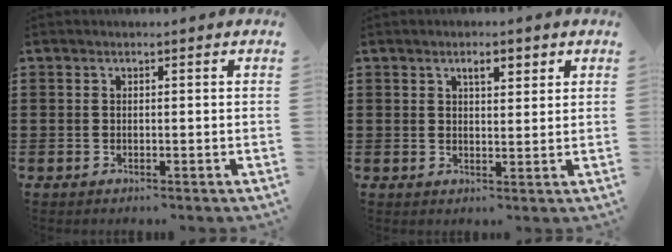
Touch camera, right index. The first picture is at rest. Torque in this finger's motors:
{"motor_torque": [0.14, -0.12, 0.06, 0.03]}